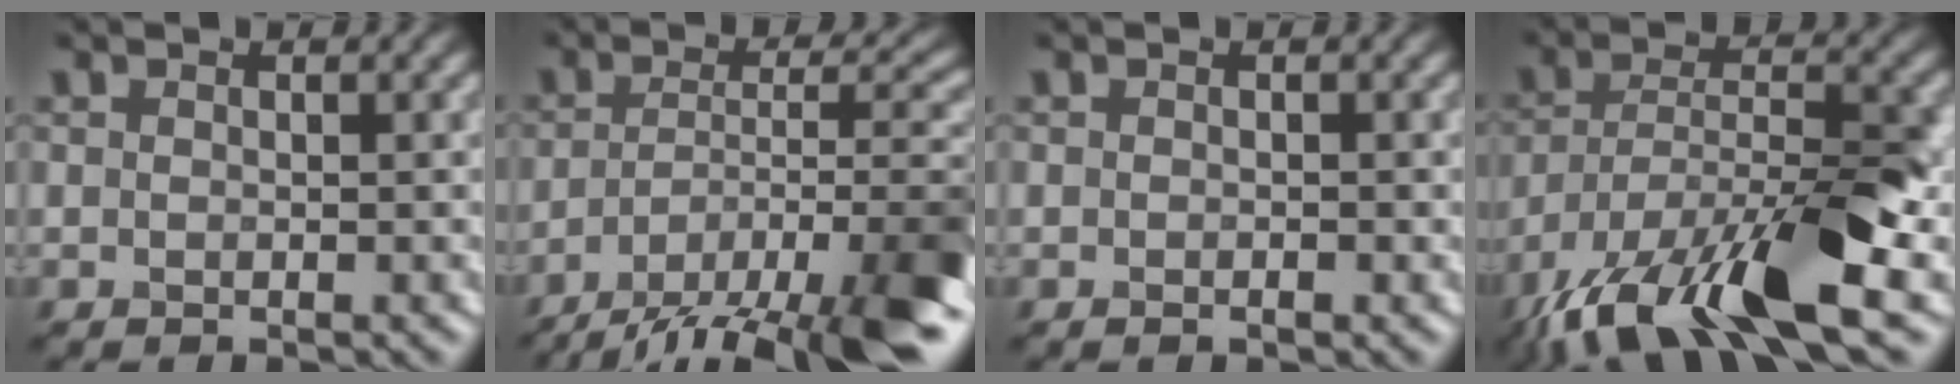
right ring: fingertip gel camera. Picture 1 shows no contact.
{"total": 13.5, "force": [-8.5, 4.0, 9.7], "torque": [-0.171, -0.003, -0.134]}
{"total": 0.5, "force": [-0.2, 0.2, 0.4], "torque": [-0.006, -0.001, -0.002]}
{"total": 13.2, "force": [-8.3, 4.5, 9.3], "torque": [-0.178, -0.005, -0.156]}